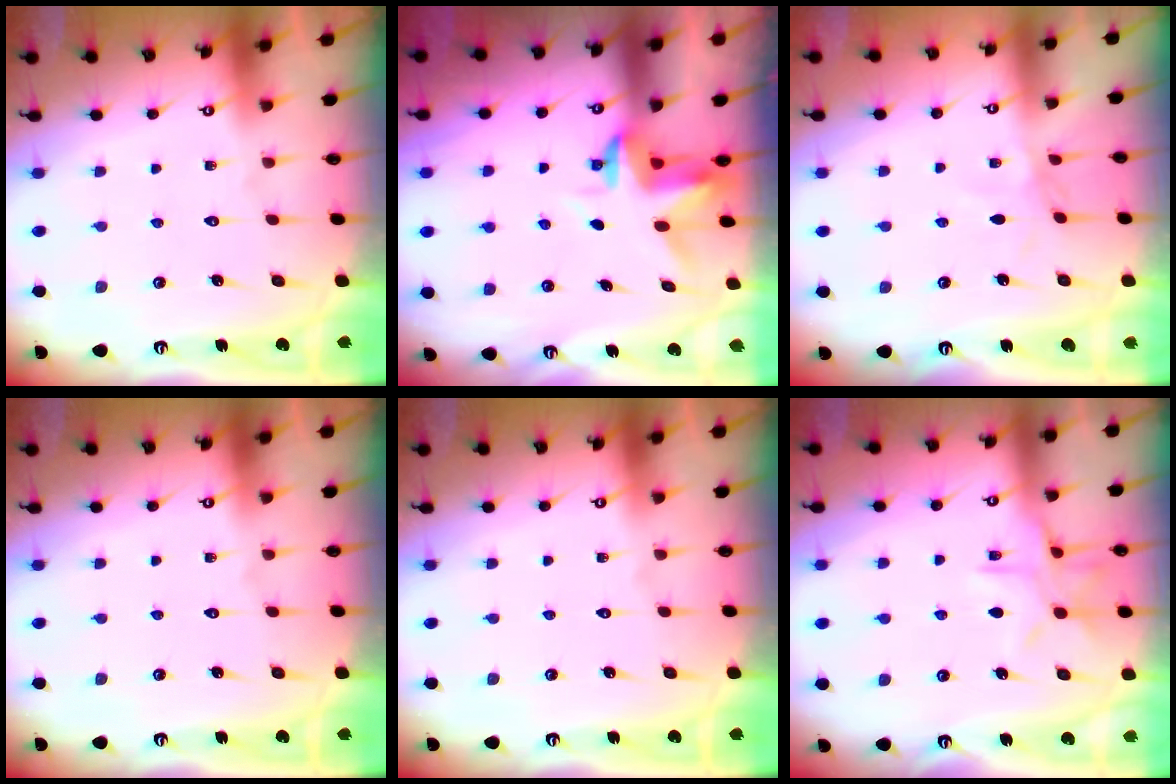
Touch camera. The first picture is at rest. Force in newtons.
{"total": 3.5, "press": 3.5, "slide": 0.2}
{"total": 2.2, "press": 2.2, "slide": 0.4}
{"total": 0.0}
{"total": 0.0}
{"total": 9.6, "press": 9.6, "slide": 0.7}